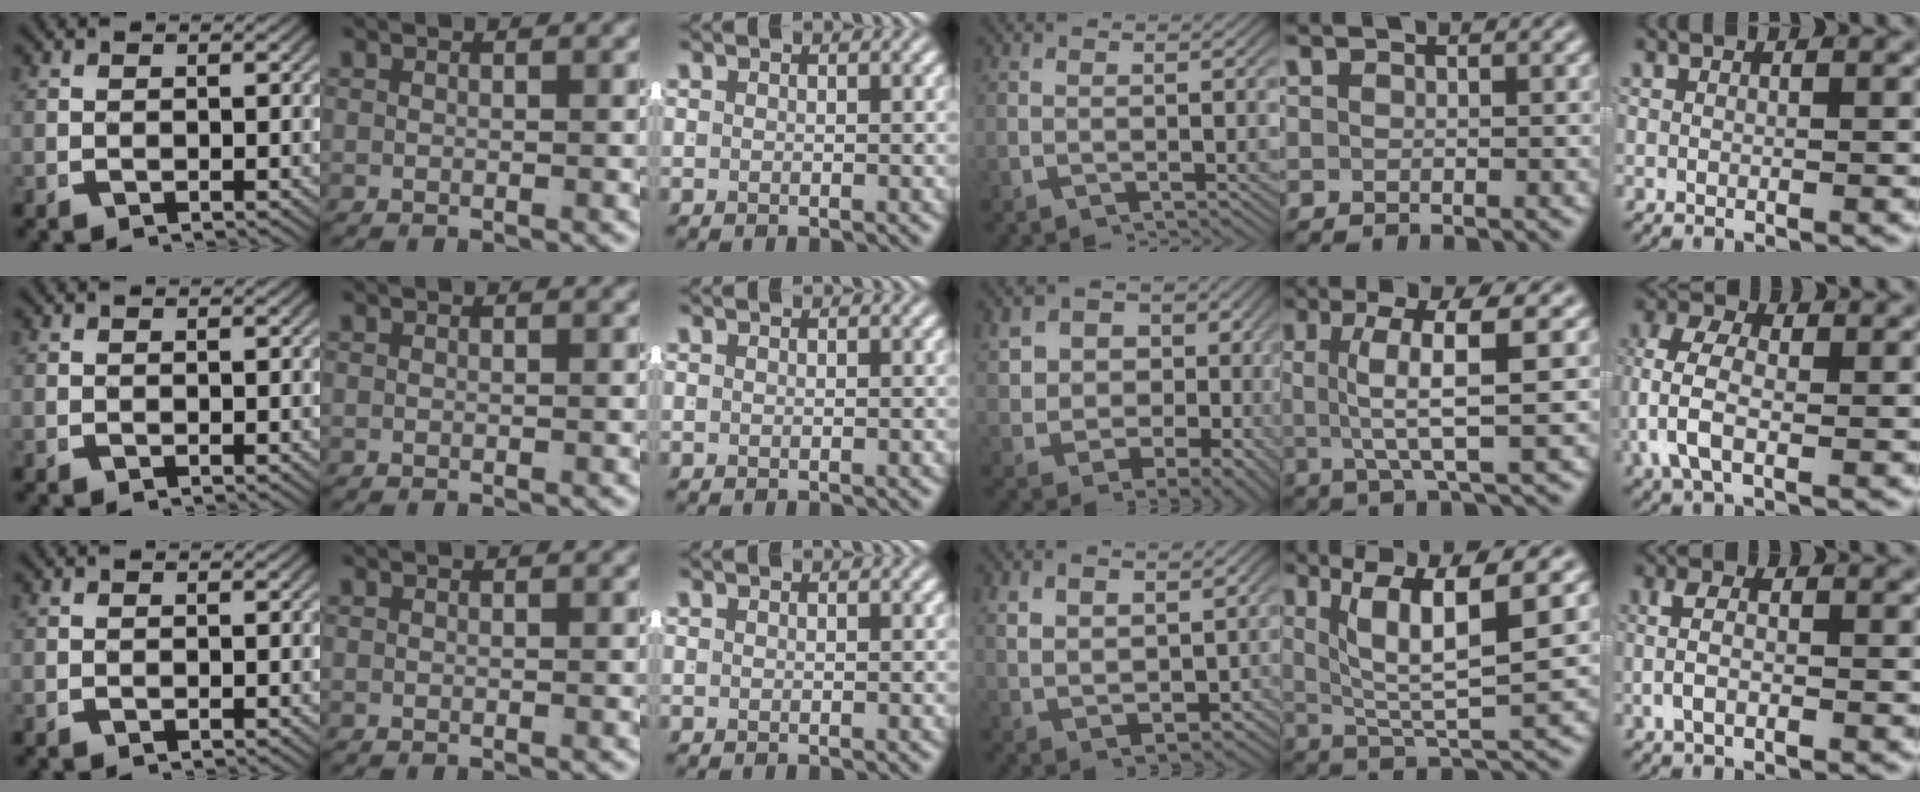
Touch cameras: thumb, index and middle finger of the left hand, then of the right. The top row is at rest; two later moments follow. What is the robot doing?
{"motion": "lift_and_place", "object": "jacket"}